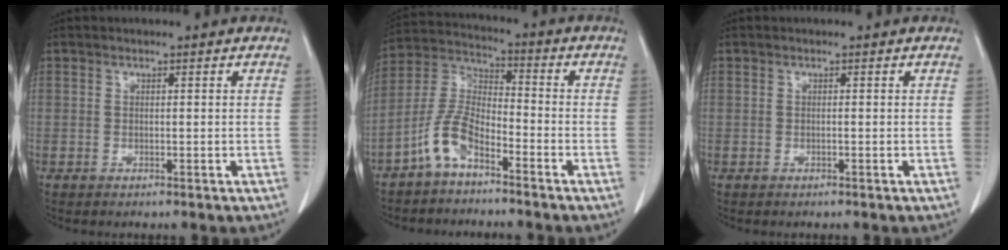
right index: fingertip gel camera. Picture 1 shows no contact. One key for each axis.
{"total": 7.8, "fx": -5.1, "fy": 2.8, "fz": 5.3, "tx": -0.128, "ty": 0.009, "tz": -0.109}
{"total": 0.0}